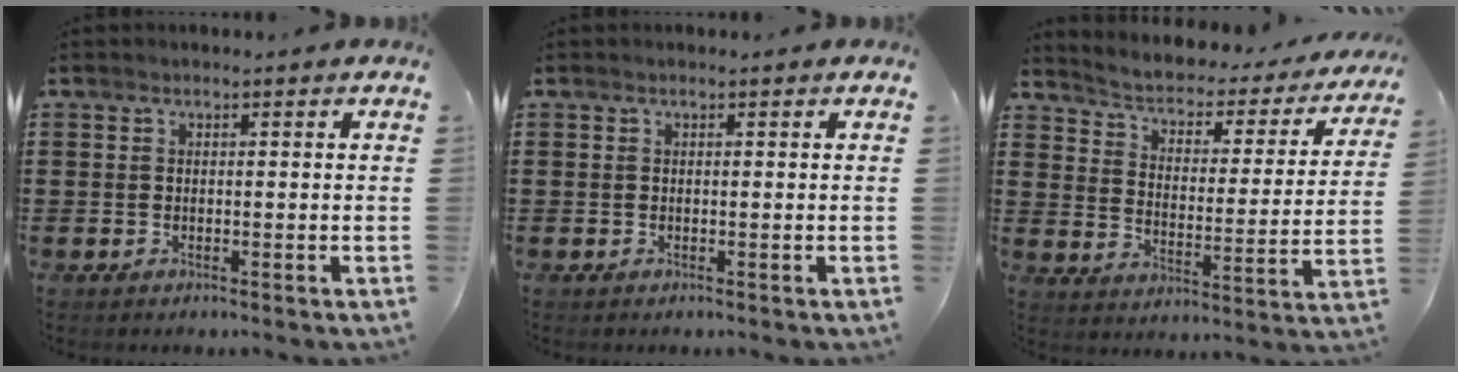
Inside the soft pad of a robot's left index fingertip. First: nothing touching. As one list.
[{"total": 0.0}, {"total": 1.9, "force": [1.2, 1.1, 0.9], "torque": [-0.031, -0.022, 0.009]}]